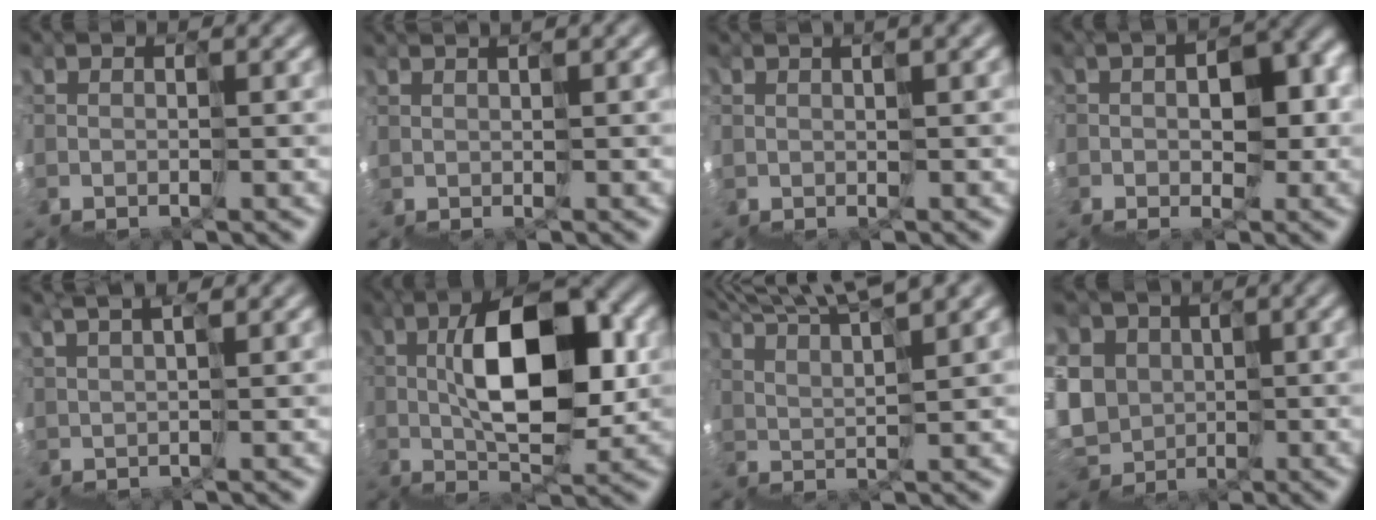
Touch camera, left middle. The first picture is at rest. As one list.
[{"total": 1.8, "force": [1.7, -0.3, -0.3], "torque": [0.024, 0.029, 0.035]}, {"total": 2.0, "force": [2.0, 0.0, 0.6], "torque": [0.012, 0.025, 0.038]}, {"total": 7.3, "force": [0.3, 4.9, 5.3], "torque": [-0.063, 0.015, 0.012]}, {"total": 4.2, "force": [4.0, -0.9, -1.1], "torque": [0.017, 0.031, 0.065]}, {"total": 5.7, "force": [2.6, 2.0, 4.7], "torque": [-0.058, 0.047, 0.032]}, {"total": 9.0, "force": [8.7, -0.5, 2.1], "torque": [-0.039, 0.055, 0.131]}, {"total": 4.8, "force": [1.0, 4.6, -0.9], "torque": [-0.004, 0.020, -0.009]}]